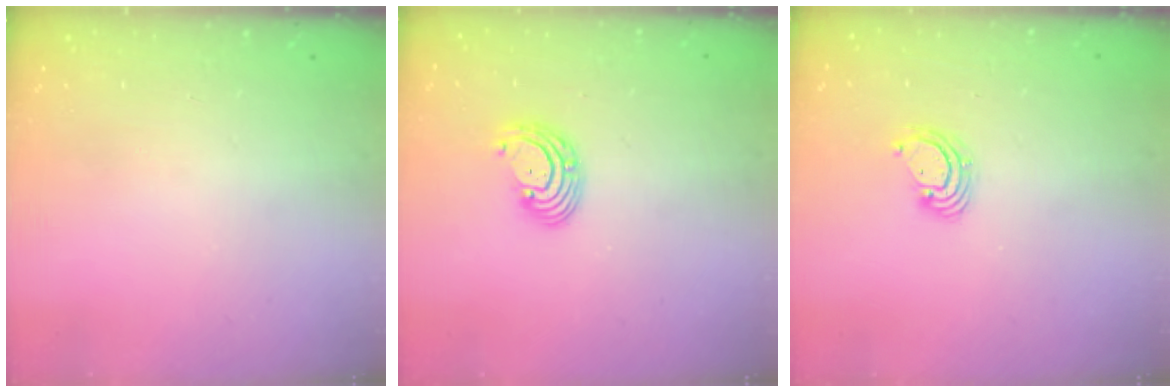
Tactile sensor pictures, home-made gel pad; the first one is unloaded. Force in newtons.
{"total": 5.2, "press": 5.2, "slide": 0.5}
{"total": 4.0, "press": 3.9, "slide": 0.2}